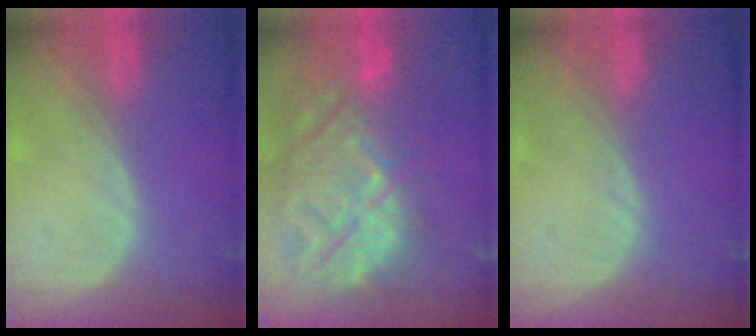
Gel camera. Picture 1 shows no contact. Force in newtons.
{"total": 15.3, "press": 13.2, "slide": 7.8}
{"total": 0.0}